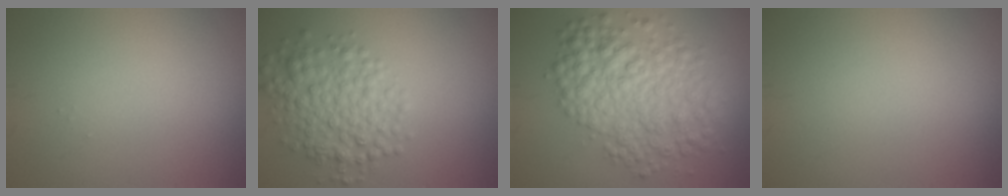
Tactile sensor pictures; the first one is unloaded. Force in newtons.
{"total": 5.1, "press": 5.1, "slide": 0.1}
{"total": 7.4, "press": 7.4, "slide": 0.1}
{"total": 0.0}